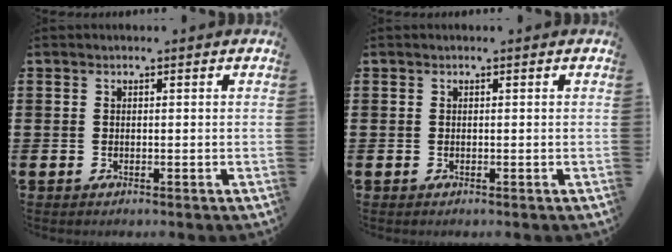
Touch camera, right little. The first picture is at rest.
{"total": 0.0}